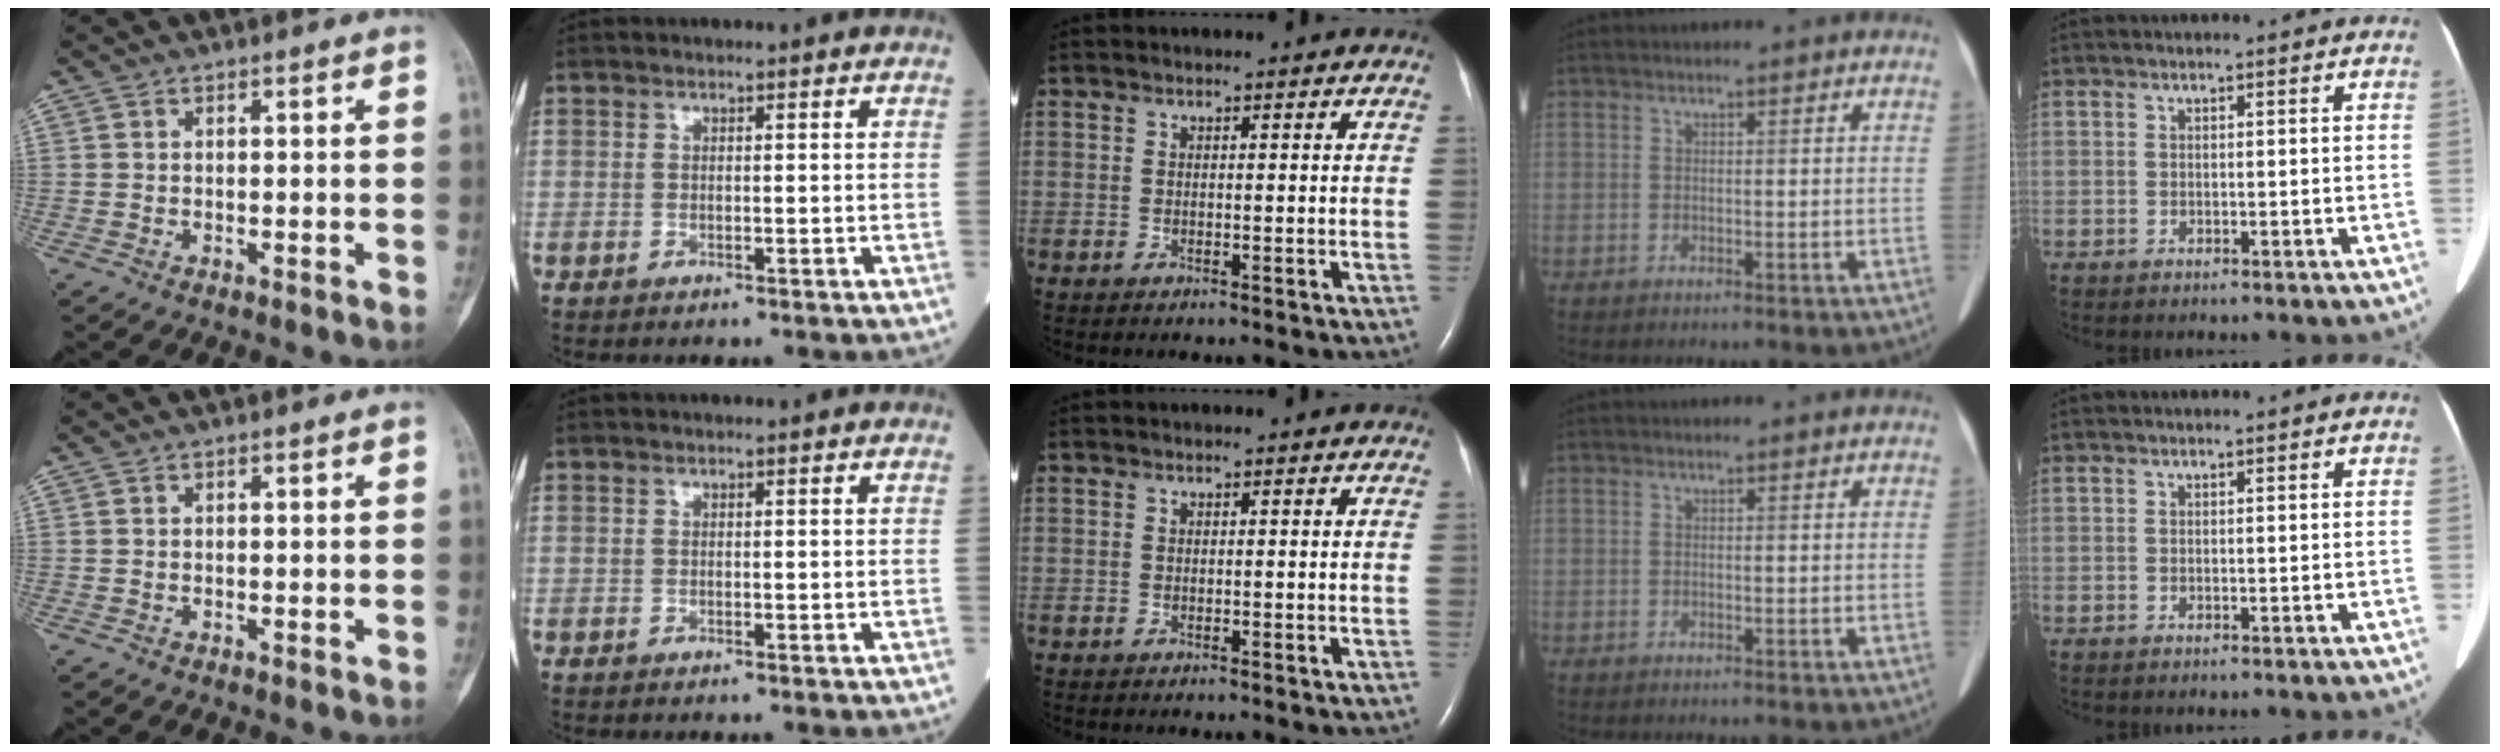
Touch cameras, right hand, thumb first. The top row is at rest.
{}